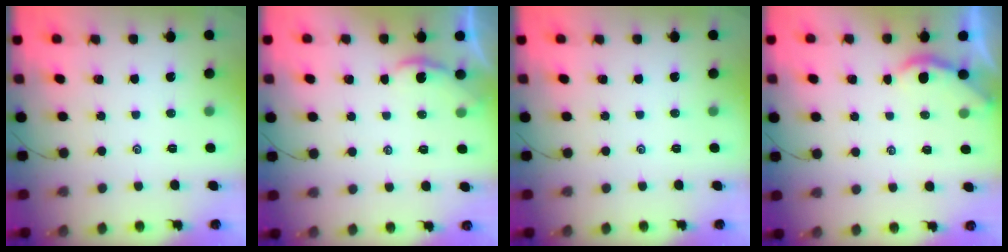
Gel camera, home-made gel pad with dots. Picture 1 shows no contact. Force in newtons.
{"total": 0.9, "press": 0.9, "slide": 0.1}
{"total": 0.0}
{"total": 1.9, "press": 1.9, "slide": 0.4}